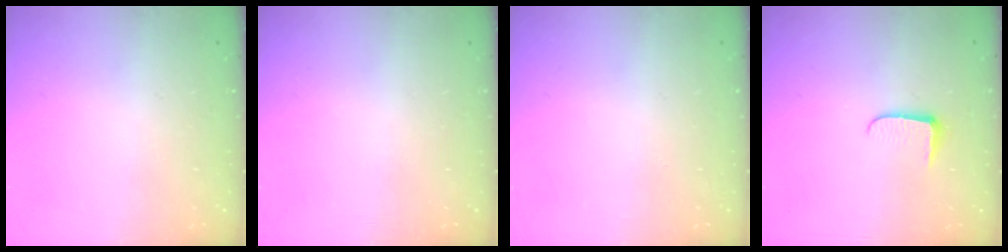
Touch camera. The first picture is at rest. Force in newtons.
{"total": 0.0}
{"total": 0.0}
{"total": 6.2, "press": 6.1, "slide": 0.8}